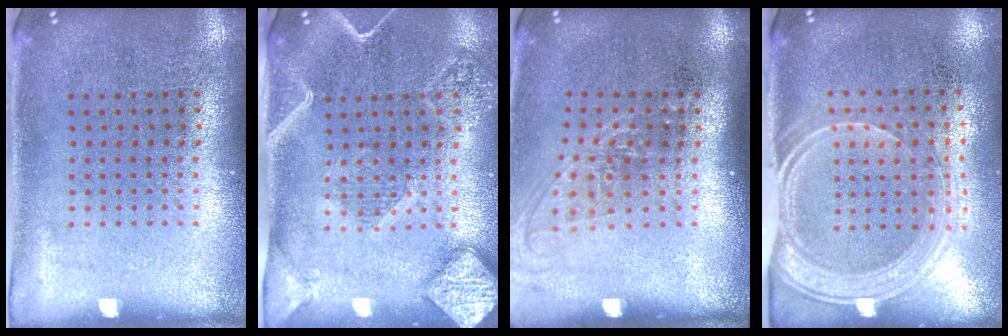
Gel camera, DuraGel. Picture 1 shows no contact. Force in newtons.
{"total": 2.6, "press": 2.2, "slide": 1.3}
{"total": 1.3, "press": 1.0, "slide": 0.8}
{"total": 1.9, "press": 1.7, "slide": 0.9}